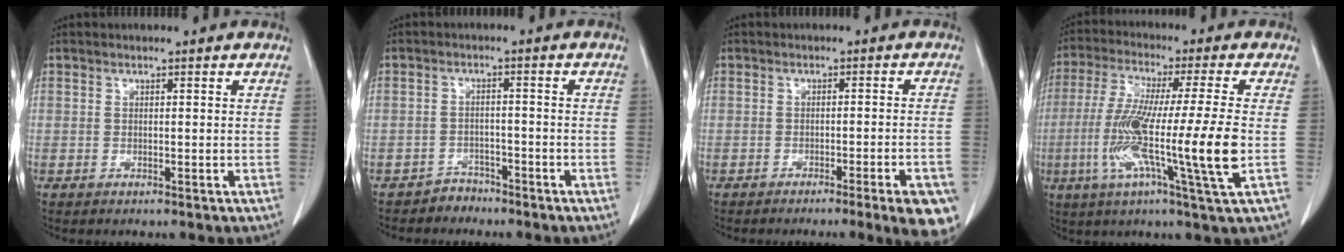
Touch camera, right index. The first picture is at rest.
{"total": 2.7, "force": [-2.3, 1.3, -0.5], "torque": [0.005, 0.005, -0.037]}
{"total": 9.5, "force": [-6.3, 1.1, 7.0], "torque": [-0.053, 0.002, -0.083]}
{"total": 15.8, "force": [-3.3, -1.2, 15.4], "torque": [-0.295, -0.027, -0.070]}